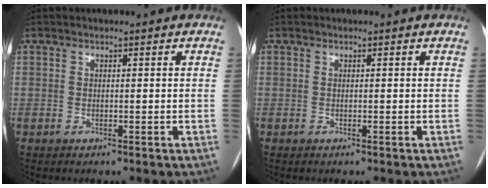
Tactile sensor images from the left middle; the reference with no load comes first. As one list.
[{"total": 0.0}]